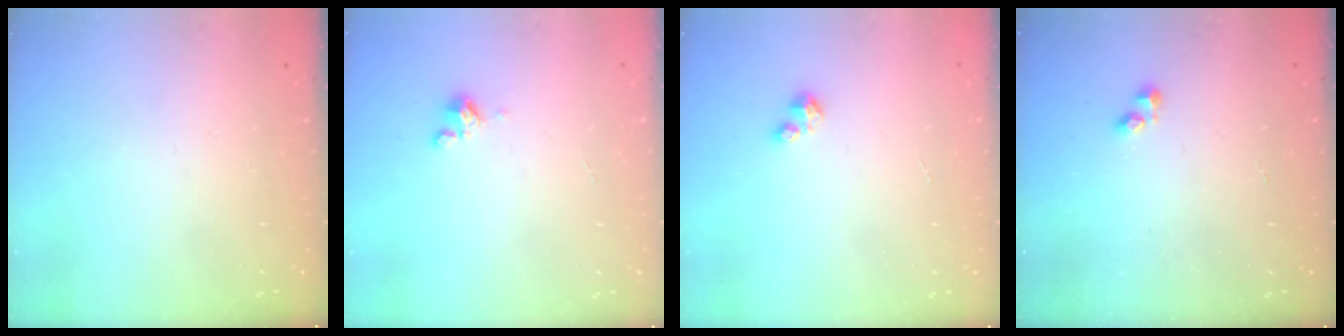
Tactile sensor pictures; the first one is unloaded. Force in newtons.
{"total": 1.8, "press": 1.7, "slide": 0.4}
{"total": 1.7, "press": 1.7, "slide": 0.2}
{"total": 2.3, "press": 2.2, "slide": 0.3}